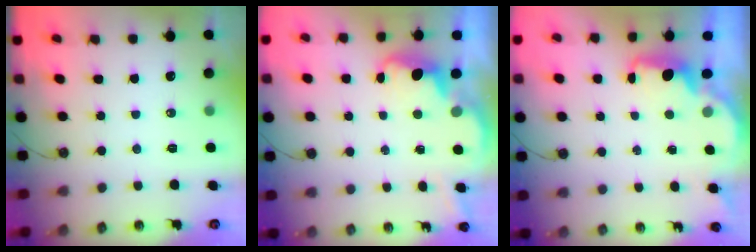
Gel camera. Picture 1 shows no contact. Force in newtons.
{"total": 4.0, "press": 3.9, "slide": 0.6}
{"total": 2.0, "press": 1.8, "slide": 0.8}